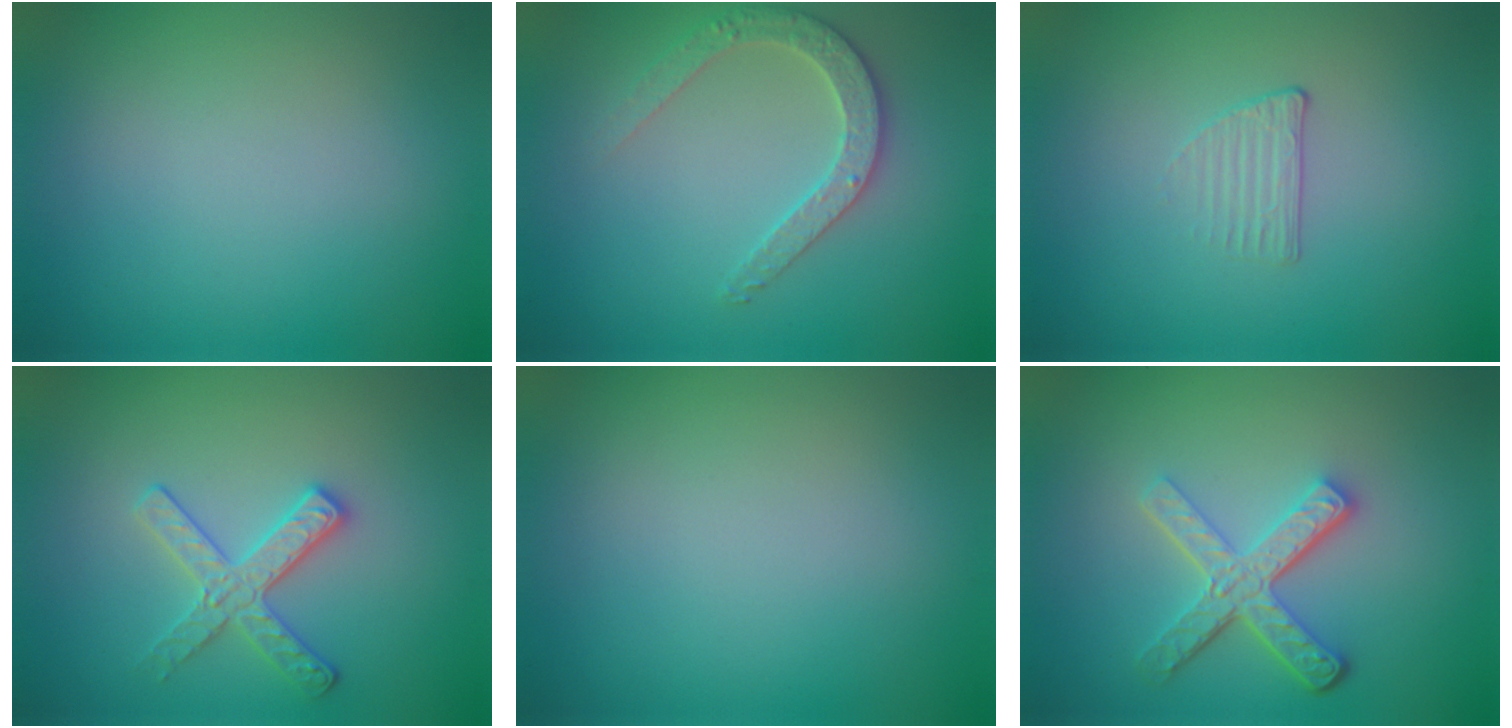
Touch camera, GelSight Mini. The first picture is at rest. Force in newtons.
{"total": 2.8, "press": 2.7, "slide": 0.5}
{"total": 1.2, "press": 0.6, "slide": 1.0}
{"total": 2.8, "press": 2.8, "slide": 0.3}
{"total": 0.0}
{"total": 4.7, "press": 3.4, "slide": 3.2}